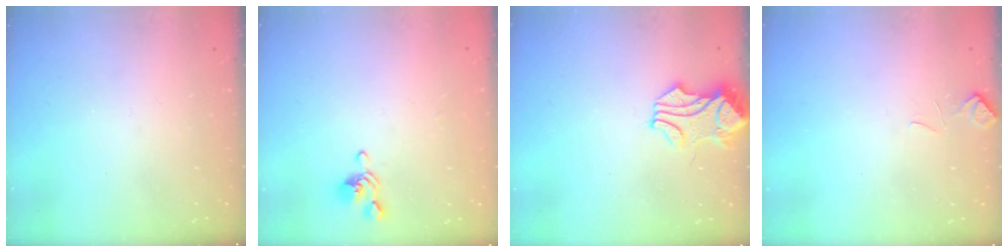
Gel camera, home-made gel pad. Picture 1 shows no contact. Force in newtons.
{"total": 1.1, "press": 0.8, "slide": 0.7}
{"total": 1.9, "press": 1.8, "slide": 0.8}
{"total": 3.5, "press": 3.4, "slide": 0.8}